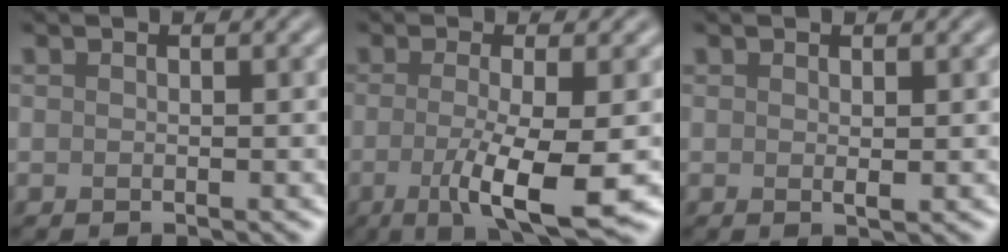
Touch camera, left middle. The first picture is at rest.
{"total": 6.7, "force": [-1.6, 1.5, 6.4], "torque": [-0.108, -0.015, -0.031]}
{"total": 0.7, "force": [0.1, 0.1, 0.6], "torque": [-0.011, -0.002, 0.001]}